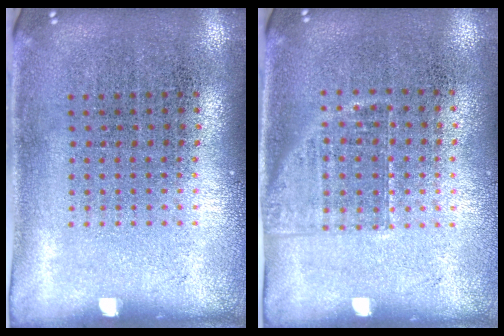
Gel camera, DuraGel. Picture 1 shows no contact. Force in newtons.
{"total": 1.2, "press": 1.0, "slide": 0.7}